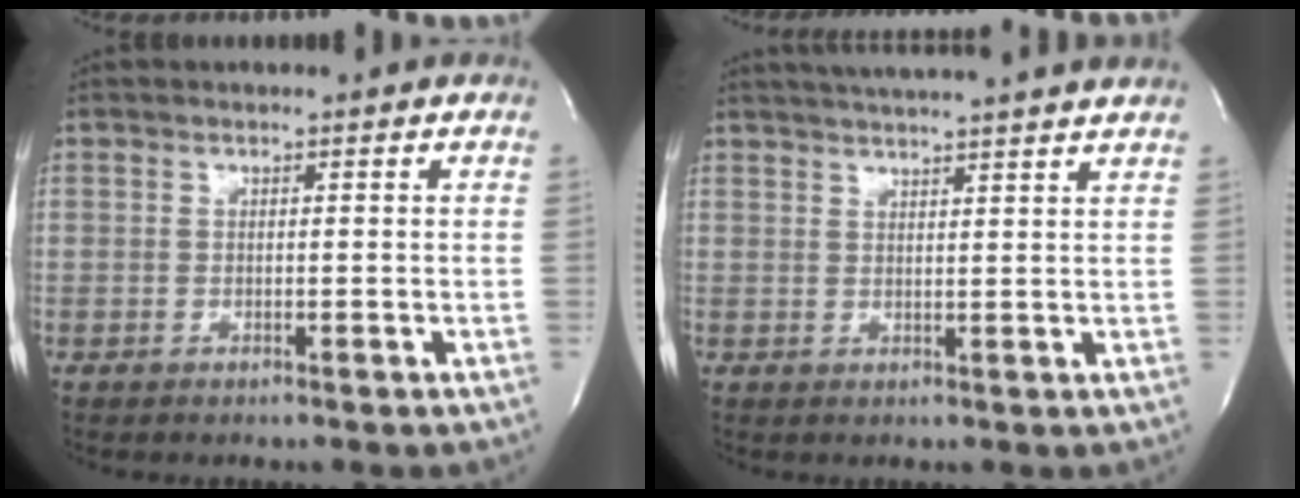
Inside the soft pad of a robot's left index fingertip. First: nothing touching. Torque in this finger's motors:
{"motor_torque": [-0.15, -0.20, 0.39, 0.10]}